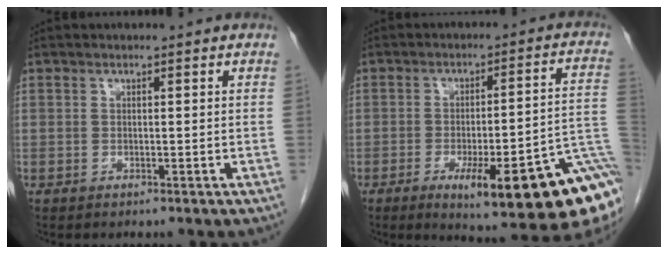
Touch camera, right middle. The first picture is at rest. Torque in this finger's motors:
{"motor_torque": [1.15, -0.99, 0.61, 0.13]}